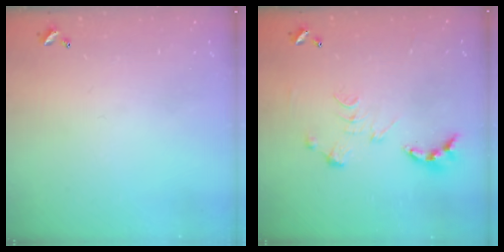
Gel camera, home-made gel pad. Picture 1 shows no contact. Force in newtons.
{"total": 0.0}